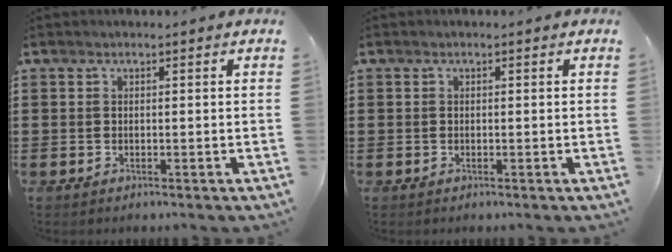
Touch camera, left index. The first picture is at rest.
{"total": 0.0}